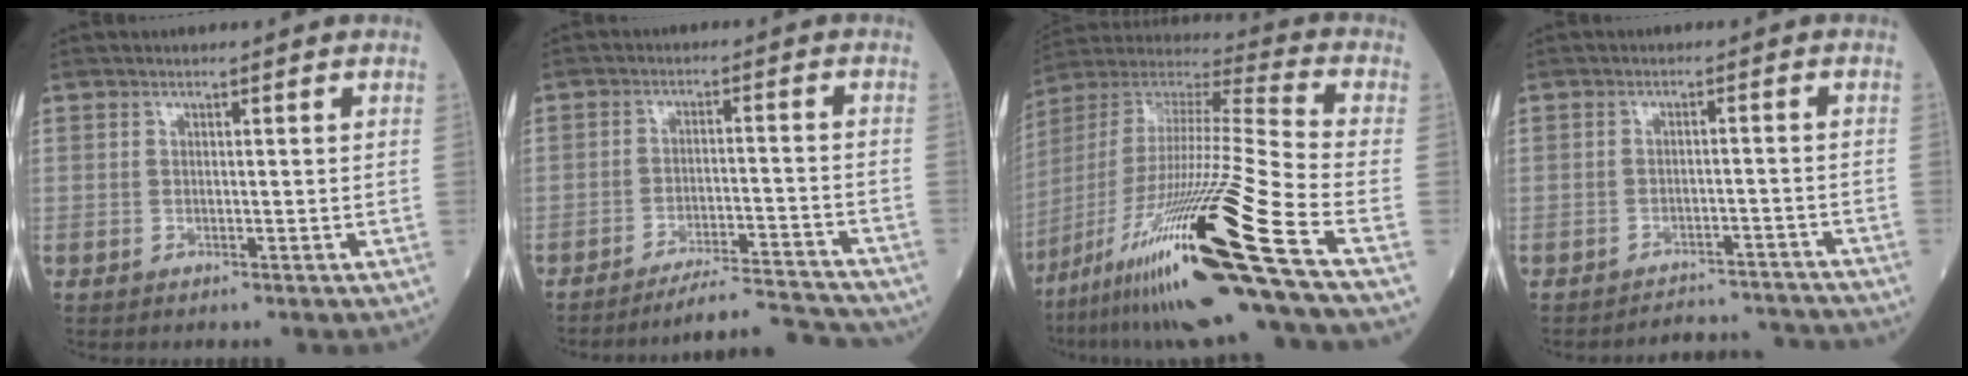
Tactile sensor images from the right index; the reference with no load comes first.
{"total": 10.3, "force": [-10.2, -1.0, 0.9], "torque": [-0.005, 0.007, -0.157]}
{"total": 28.8, "force": [-16.2, -1.4, 23.8], "torque": [-0.445, -0.053, -0.300]}
{"total": 7.4, "force": [-7.3, 0.6, -0.8], "torque": [0.015, 0.017, -0.093]}